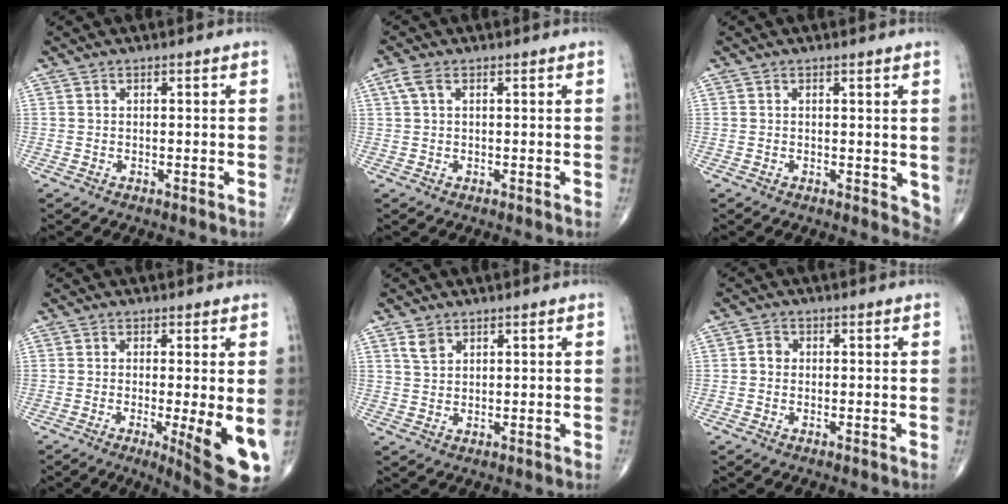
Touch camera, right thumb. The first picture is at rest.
{"total": 2.4, "force": [0.9, 1.1, 1.9], "torque": [-0.054, 0.017, 0.022]}
{"total": 2.7, "force": [0.7, 1.7, 2.1], "torque": [-0.014, -0.008, 0.009]}
{"total": 10.7, "force": [-2.3, 2.2, 10.2], "torque": [-0.140, -0.024, -0.029]}
{"total": 2.7, "force": [1.7, 1.7, 1.2], "torque": [-0.017, -0.004, 0.037]}
{"total": 1.9, "force": [-0.1, 1.7, 0.9], "torque": [-0.003, 0.006, -0.007]}